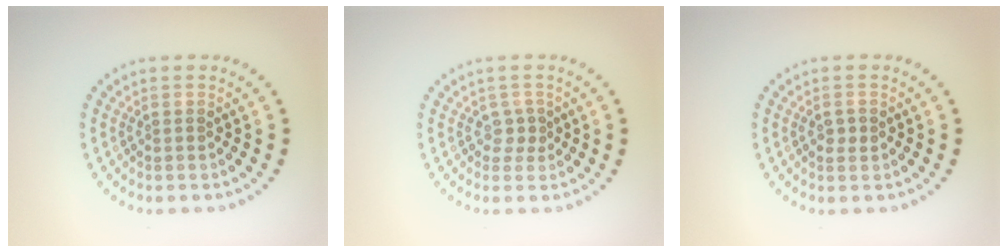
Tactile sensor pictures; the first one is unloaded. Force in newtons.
{"total": 1.2, "press": 0.9, "slide": 0.8}
{"total": 1.1, "press": 1.0, "slide": 0.2}